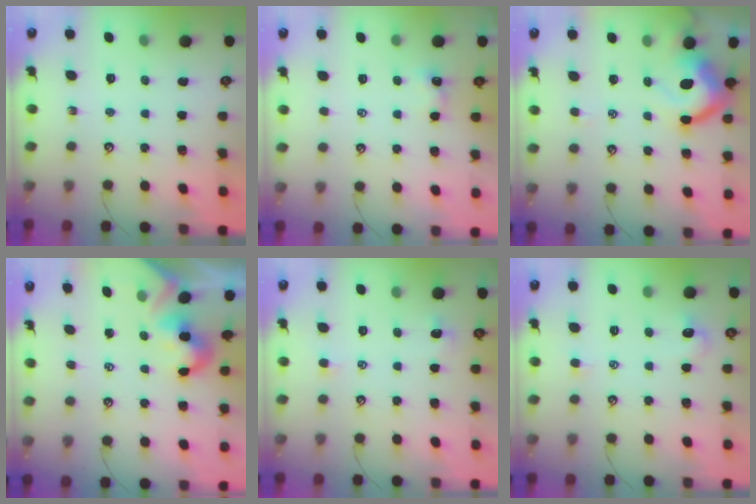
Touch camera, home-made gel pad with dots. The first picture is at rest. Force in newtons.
{"total": 0.0}
{"total": 8.5, "press": 8.4, "slide": 1.5}
{"total": 2.1, "press": 2.1, "slide": 0.3}
{"total": 0.6, "press": 0.2, "slide": 0.6}
{"total": 0.9, "press": 0.6, "slide": 0.6}